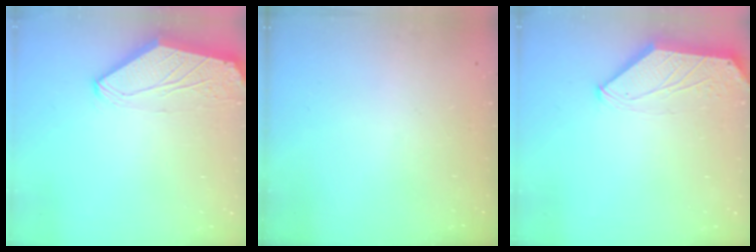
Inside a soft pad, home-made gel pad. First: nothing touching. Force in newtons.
{"total": 0.0}
{"total": 0.0}